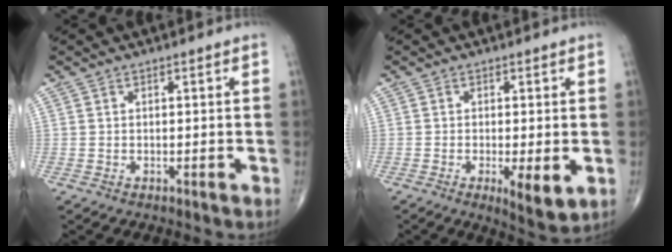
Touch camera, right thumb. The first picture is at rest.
{"total": 6.2, "force": [-1.6, 1.7, 5.7], "torque": [-0.092, -0.019, -0.022]}